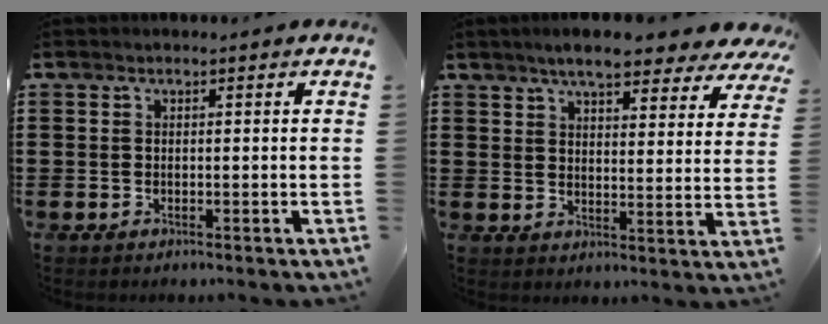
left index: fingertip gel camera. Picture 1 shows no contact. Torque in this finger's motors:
{"motor_torque": [2.14, 0.00, 1.05, 0.21]}